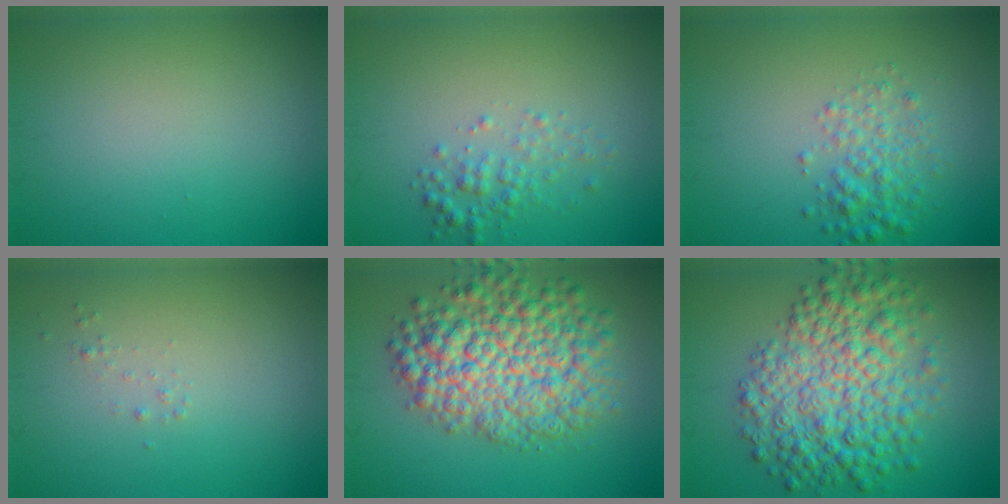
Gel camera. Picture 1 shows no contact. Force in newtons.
{"total": 2.0, "press": 2.0, "slide": 0.1}
{"total": 2.8, "press": 2.8, "slide": 0.0}
{"total": 0.5, "press": 0.5, "slide": 0.0}
{"total": 9.9, "press": 9.9, "slide": 0.3}
{"total": 8.7, "press": 8.7, "slide": 0.1}